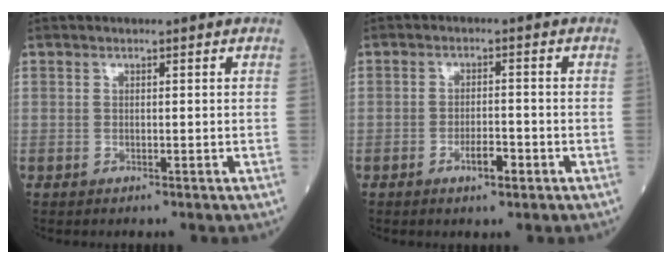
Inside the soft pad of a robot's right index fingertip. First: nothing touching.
{"total": 3.3, "force": [-1.7, 0.9, 2.7], "torque": [-0.043, 0.002, -0.028]}